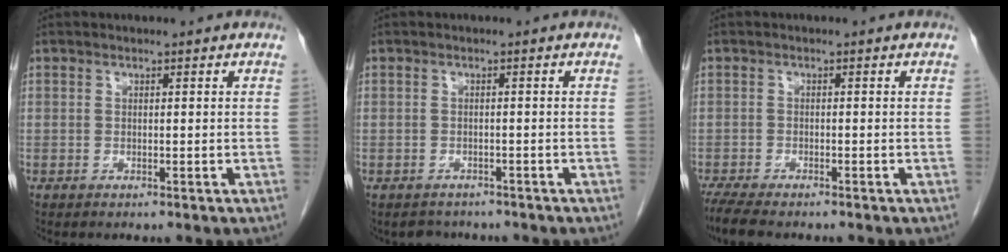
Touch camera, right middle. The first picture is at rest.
{"total": 3.2, "force": [-2.7, 1.6, -0.1], "torque": [-0.003, 0.002, -0.039]}
{"total": 5.8, "force": [-4.8, 1.1, 3.0], "torque": [-0.056, -0.015, -0.079]}